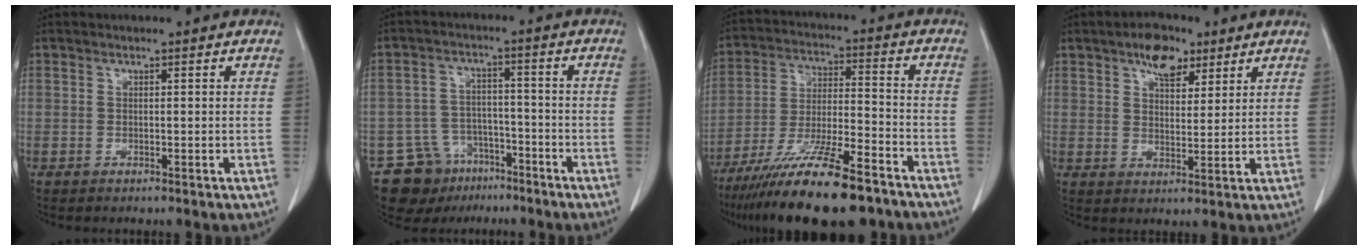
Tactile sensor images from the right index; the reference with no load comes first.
{"total": 9.3, "force": [-6.3, 6.7, 1.5], "torque": [-0.028, 0.027, -0.096]}
{"total": 18.3, "force": [-13.4, 2.8, 12.1], "torque": [-0.214, -0.029, -0.232]}
{"total": 6.7, "force": [4.2, 3.3, 3.9], "torque": [-0.065, 0.011, 0.072]}